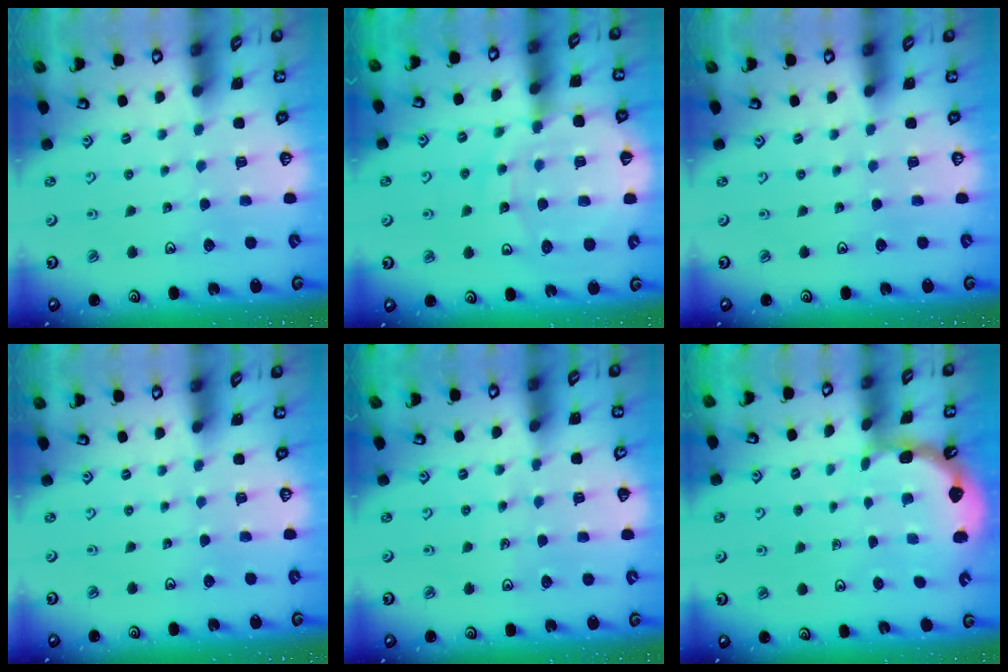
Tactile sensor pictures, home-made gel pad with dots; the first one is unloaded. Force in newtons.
{"total": 15.2, "press": 14.8, "slide": 3.4}
{"total": 0.0}
{"total": 0.0}
{"total": 5.0, "press": 4.9, "slide": 1.1}
{"total": 2.0, "press": 2.0, "slide": 0.2}